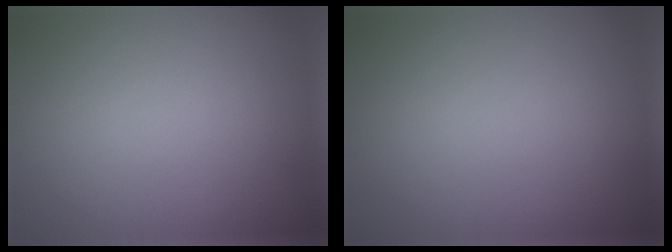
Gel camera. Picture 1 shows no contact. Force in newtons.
{"total": 0.0}